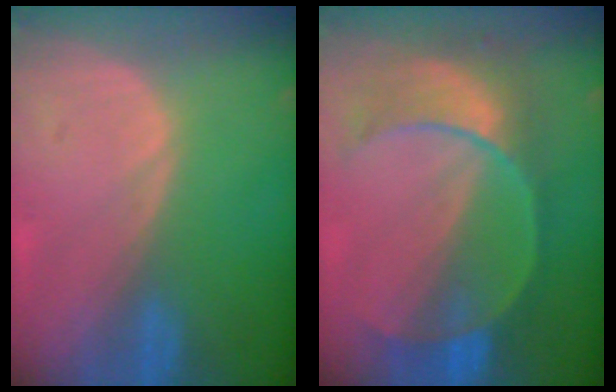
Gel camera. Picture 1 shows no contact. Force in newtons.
{"total": 8.8, "press": 8.3, "slide": 2.8}